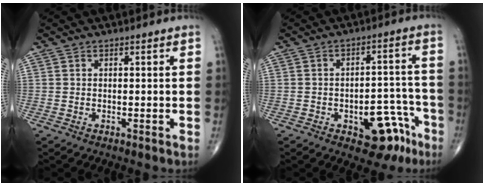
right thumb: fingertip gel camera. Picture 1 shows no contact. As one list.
[{"total": 10.8, "force": [-5.5, 5.7, 7.4], "torque": [-0.061, 0.048, -0.066]}]